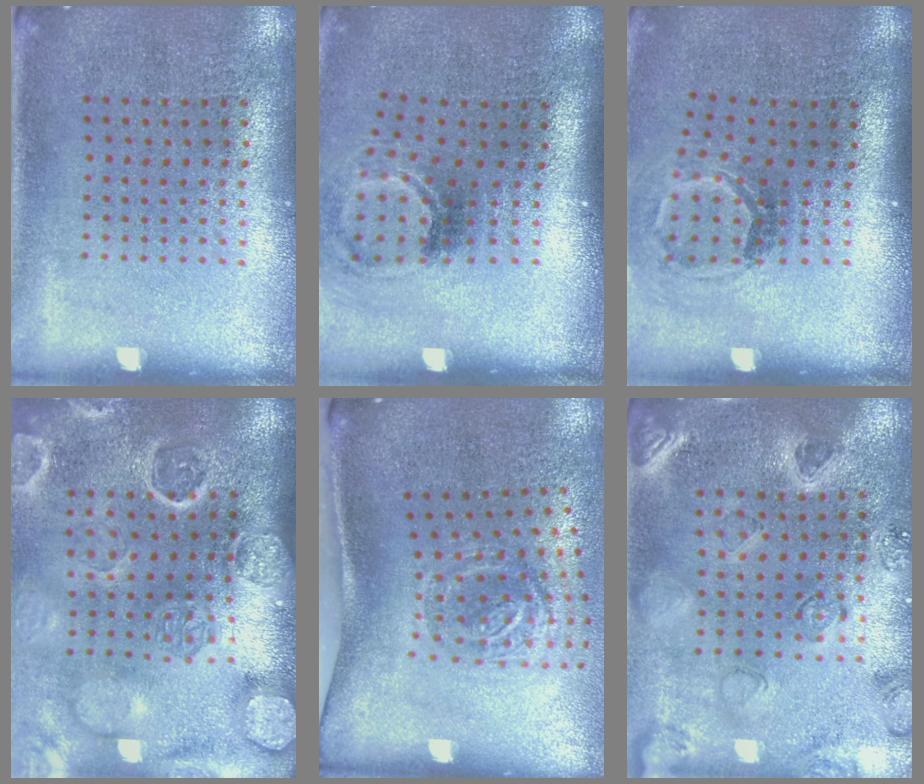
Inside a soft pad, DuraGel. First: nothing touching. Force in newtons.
{"total": 2.1, "press": 1.3, "slide": 1.6}
{"total": 1.8, "press": 1.2, "slide": 1.4}
{"total": 4.3, "press": 3.5, "slide": 2.5}
{"total": 1.9, "press": 1.2, "slide": 1.5}
{"total": 1.1, "press": 1.1, "slide": 0.3}